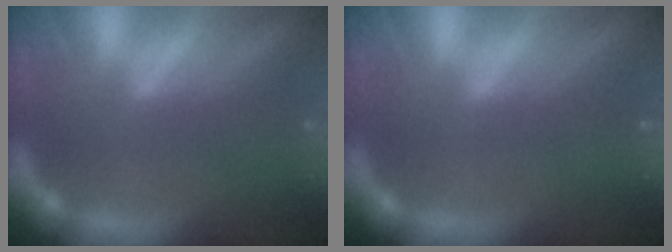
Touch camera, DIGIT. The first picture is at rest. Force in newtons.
{"total": 0.0}